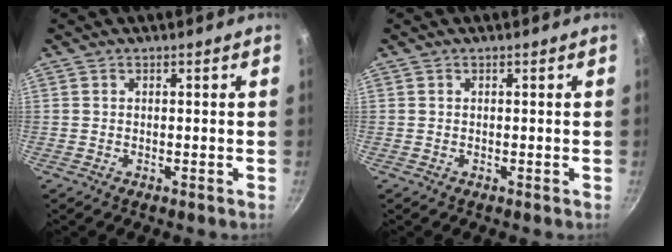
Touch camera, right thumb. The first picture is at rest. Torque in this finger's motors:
{"motor_torque": [0.00, 0.00, -0.13, 0.03, 0.00]}